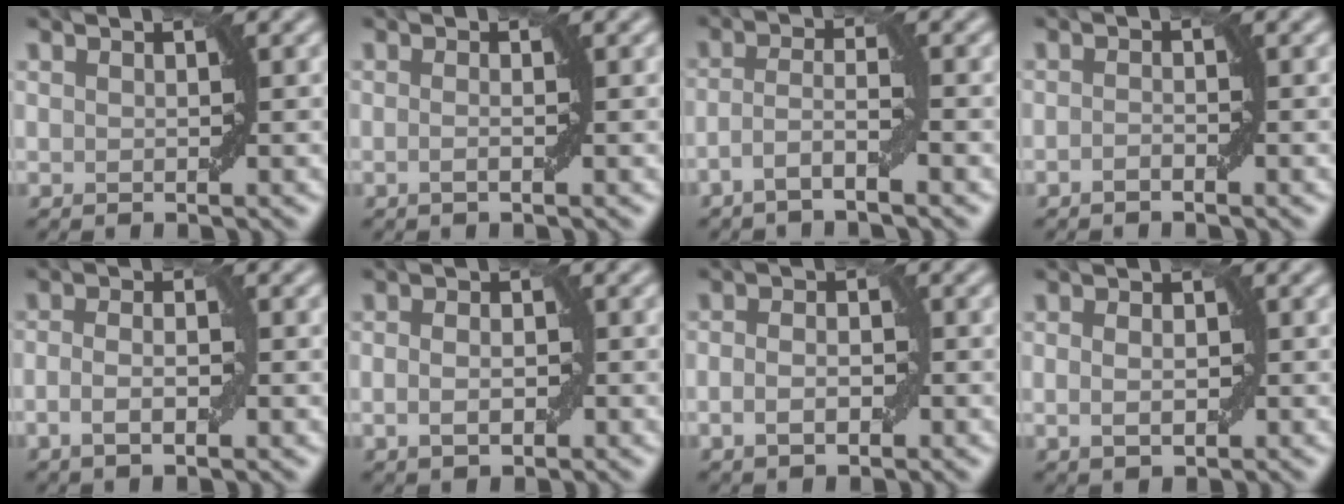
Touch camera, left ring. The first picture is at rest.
{"total": 1.0, "force": [-0.2, 0.2, 1.0], "torque": [-0.016, -0.004, -0.008]}
{"total": 2.8, "force": [-1.6, 0.2, 2.3], "torque": [-0.046, 0.009, -0.040]}
{"total": 0.9, "force": [-0.6, 0.2, 0.6], "torque": [-0.011, 0.004, -0.011]}
{"total": 2.9, "force": [-0.8, 1.1, 2.5], "torque": [-0.049, -0.003, -0.018]}
{"total": 2.7, "force": [-0.5, 1.7, 2.1], "torque": [-0.028, 0.003, -0.011]}
{"total": 2.7, "force": [-0.8, 1.6, 2.1], "torque": [-0.037, 0.002, -0.015]}
{"total": 2.6, "force": [-0.2, 1.6, 2.0], "torque": [-0.027, 0.003, -0.004]}